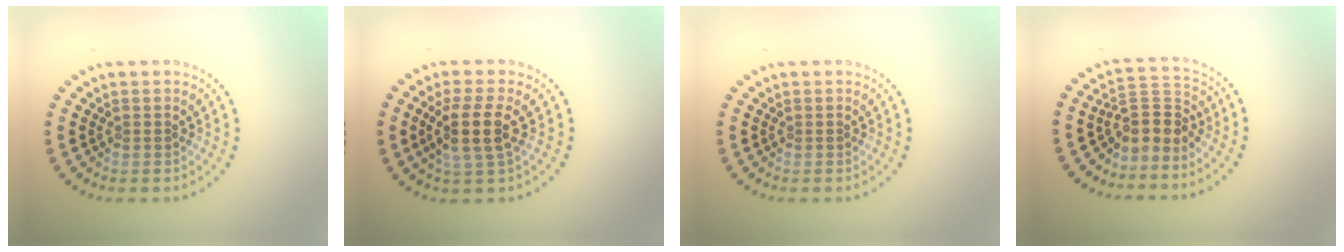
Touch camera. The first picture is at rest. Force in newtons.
{"total": 3.4, "press": 3.0, "slide": 1.5}
{"total": 0.0}
{"total": 3.2, "press": 2.3, "slide": 2.2}